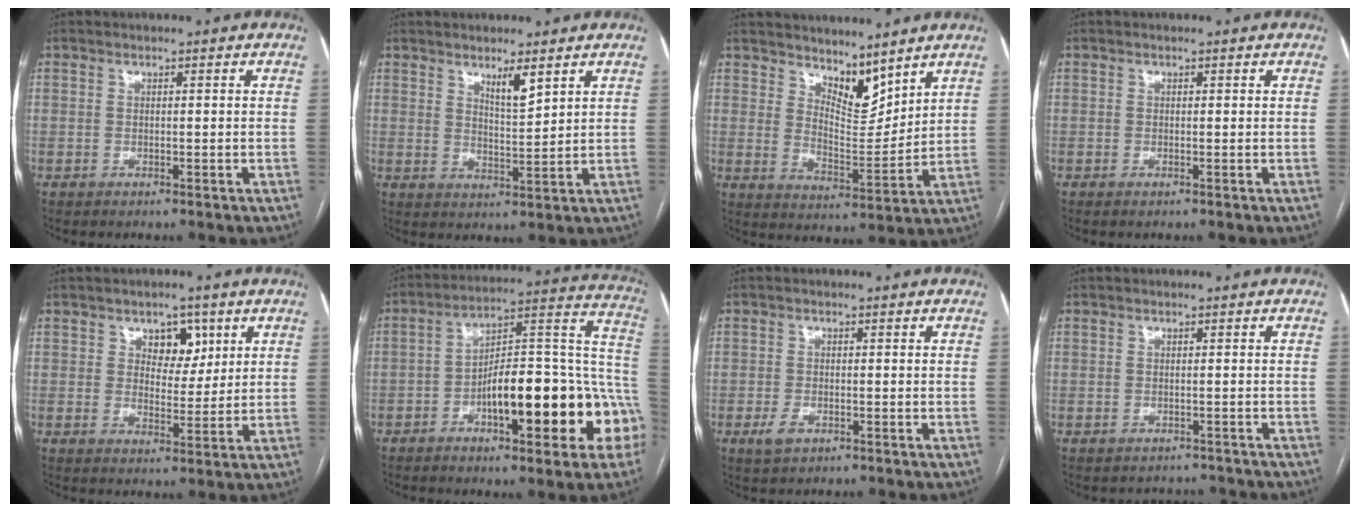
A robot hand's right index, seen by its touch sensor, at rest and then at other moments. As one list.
[{"total": 4.0, "force": [2.7, 0.5, 2.8], "torque": [-0.051, -0.011, 0.051]}, {"total": 7.7, "force": [6.5, 2.6, 3.2], "torque": [-0.054, -0.009, 0.125]}, {"total": 0.0}, {"total": 5.4, "force": [2.6, 3.5, 3.2], "torque": [-0.037, 0.007, 0.042]}, {"total": 21.4, "force": [-6.7, 5.9, 19.5], "torque": [-0.212, 0.041, -0.085]}, {"total": 2.4, "force": [-1.2, 1.3, 1.7], "torque": [-0.036, 0.000, -0.016]}, {"total": 2.4, "force": [-2.1, 1.0, -0.6], "torque": [0.005, 0.004, -0.029]}]